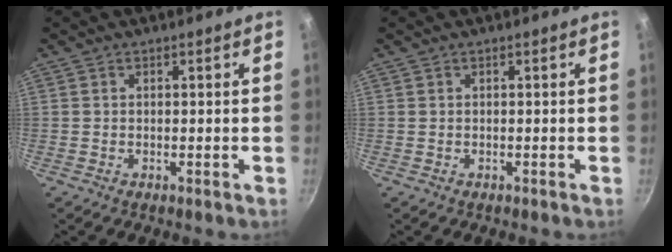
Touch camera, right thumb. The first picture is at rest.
{"total": 0.0}